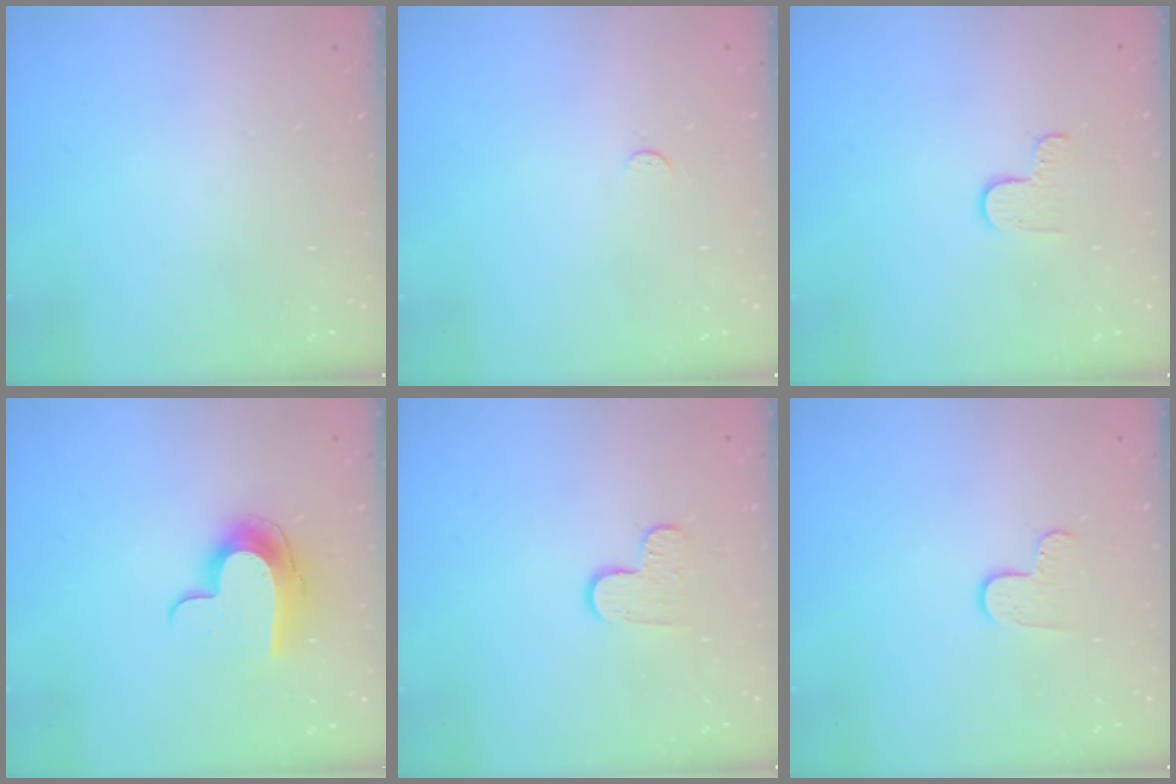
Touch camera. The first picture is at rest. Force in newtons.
{"total": 2.5, "press": 2.5, "slide": 0.3}
{"total": 4.2, "press": 4.2, "slide": 0.5}
{"total": 10.5, "press": 10.5, "slide": 0.3}
{"total": 6.6, "press": 6.5, "slide": 0.6}
{"total": 6.4, "press": 6.3, "slide": 0.5}